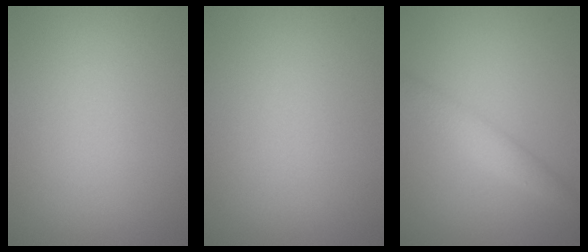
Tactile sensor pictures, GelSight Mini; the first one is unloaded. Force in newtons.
{"total": 0.0}
{"total": 2.9, "press": 2.9, "slide": 0.1}